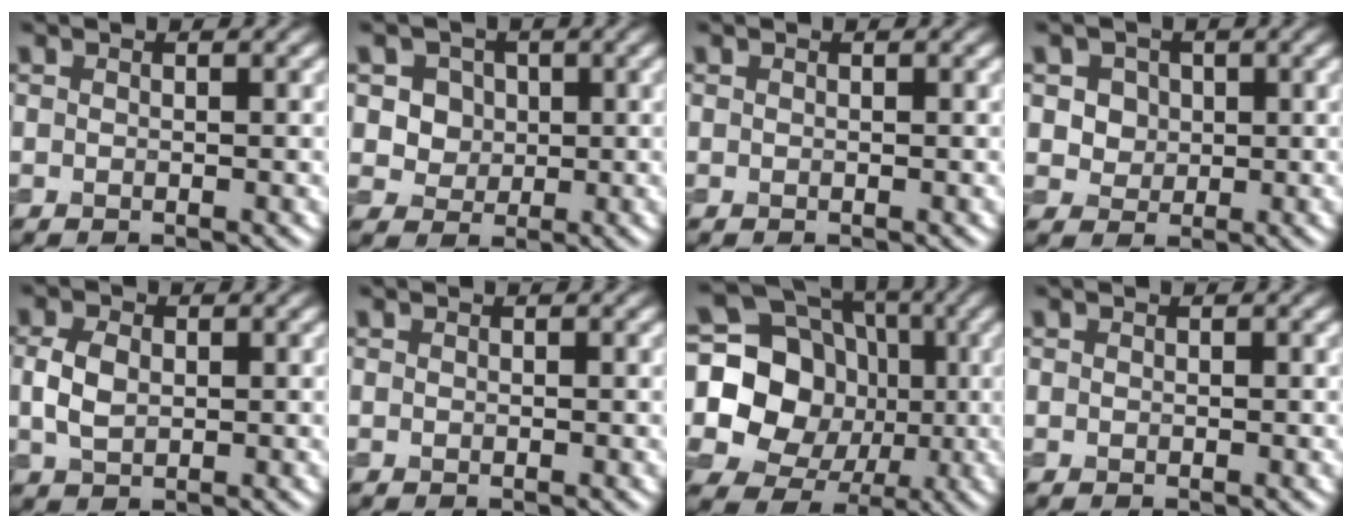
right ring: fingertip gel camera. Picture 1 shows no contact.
{"total": 4.3, "force": [1.5, 3.6, 1.8], "torque": [-0.033, 0.005, 0.027]}
{"total": 0.0}
{"total": 3.7, "force": [1.4, 3.0, 1.6], "torque": [-0.032, 0.006, 0.024]}
{"total": 3.1, "force": [0.3, 2.1, 2.2], "torque": [-0.051, 0.002, 0.005]}
{"total": 0.0}
{"total": 17.8, "force": [0.8, 16.0, 7.8], "torque": [-0.174, 0.041, -0.026]}
{"total": 0.0}